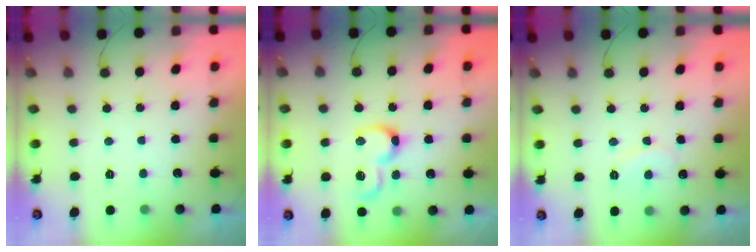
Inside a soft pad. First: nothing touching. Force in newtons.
{"total": 9.6, "press": 9.6, "slide": 0.6}
{"total": 8.0, "press": 7.9, "slide": 0.6}